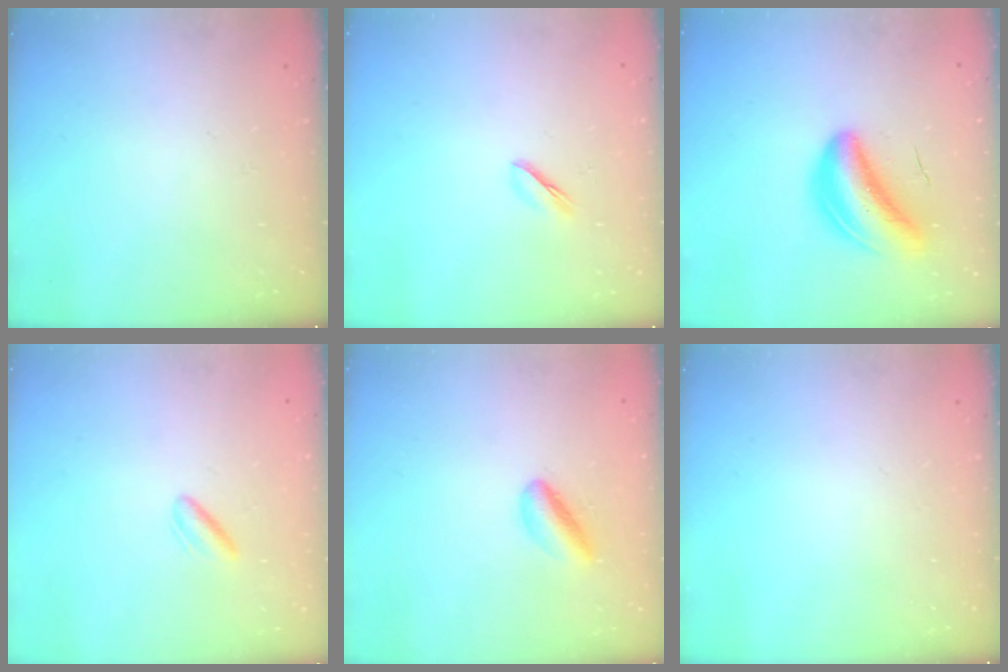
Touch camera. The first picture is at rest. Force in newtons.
{"total": 2.3, "press": 2.2, "slide": 0.8}
{"total": 8.9, "press": 8.5, "slide": 2.4}
{"total": 2.9, "press": 2.6, "slide": 1.3}
{"total": 5.8, "press": 5.5, "slide": 1.7}
{"total": 0.0}